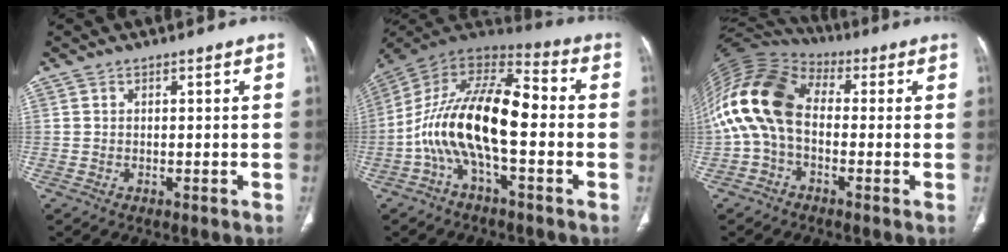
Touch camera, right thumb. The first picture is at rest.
{"total": 18.7, "force": [-3.2, 7.8, 16.8], "torque": [-0.307, 0.059, -0.067]}
{"total": 15.4, "force": [-0.6, 10.0, 11.6], "torque": [-0.239, 0.038, -0.024]}